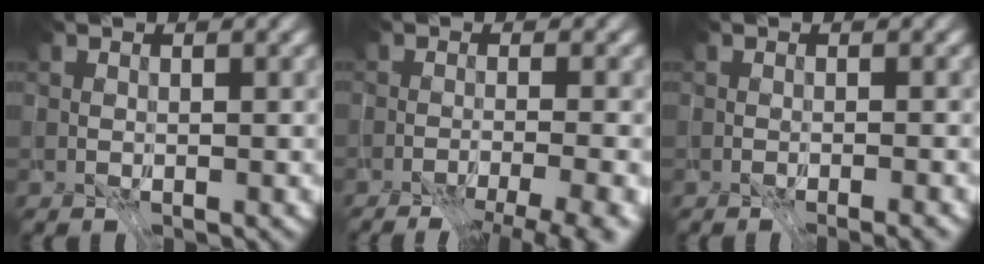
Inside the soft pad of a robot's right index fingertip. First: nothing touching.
{"total": 10.1, "force": [-7.6, 2.3, 6.2], "torque": [-0.069, -0.018, -0.072]}
{"total": 1.9, "force": [-1.7, -0.7, 0.2], "torque": [0.020, -0.007, -0.034]}